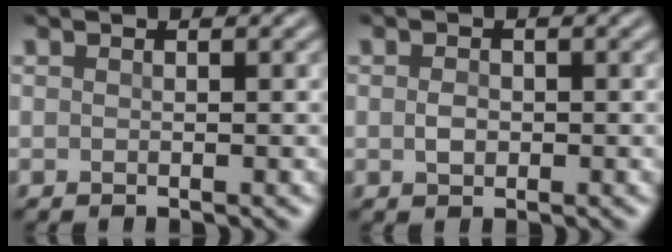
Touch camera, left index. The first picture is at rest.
{"total": 1.4, "force": [-0.1, 1.0, 1.0], "torque": [-0.019, -0.001, -0.003]}